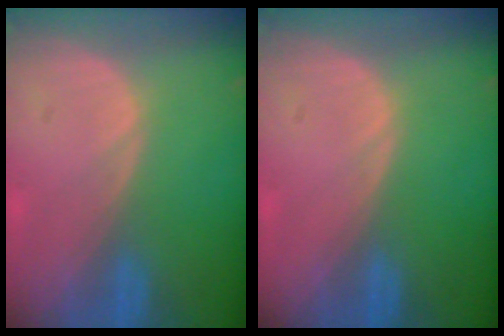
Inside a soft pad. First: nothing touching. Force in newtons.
{"total": 0.0}